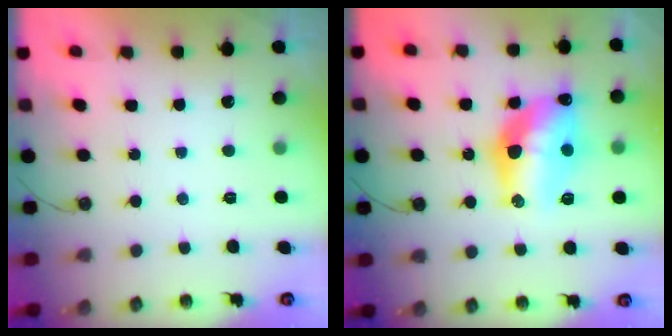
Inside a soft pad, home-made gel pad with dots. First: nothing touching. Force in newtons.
{"total": 14.6, "press": 14.5, "slide": 1.4}